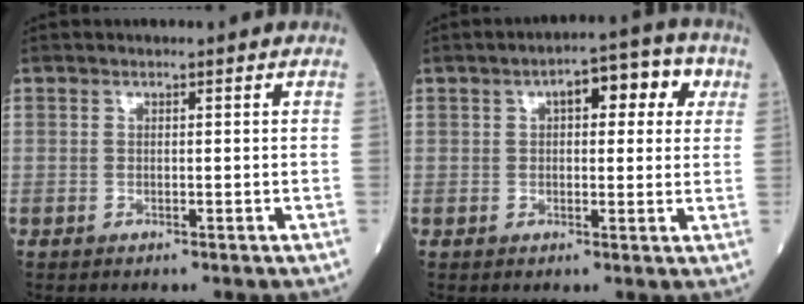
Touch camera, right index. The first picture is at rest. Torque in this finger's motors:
{"motor_torque": [0.52, 0.17, 0.17, 0.06]}